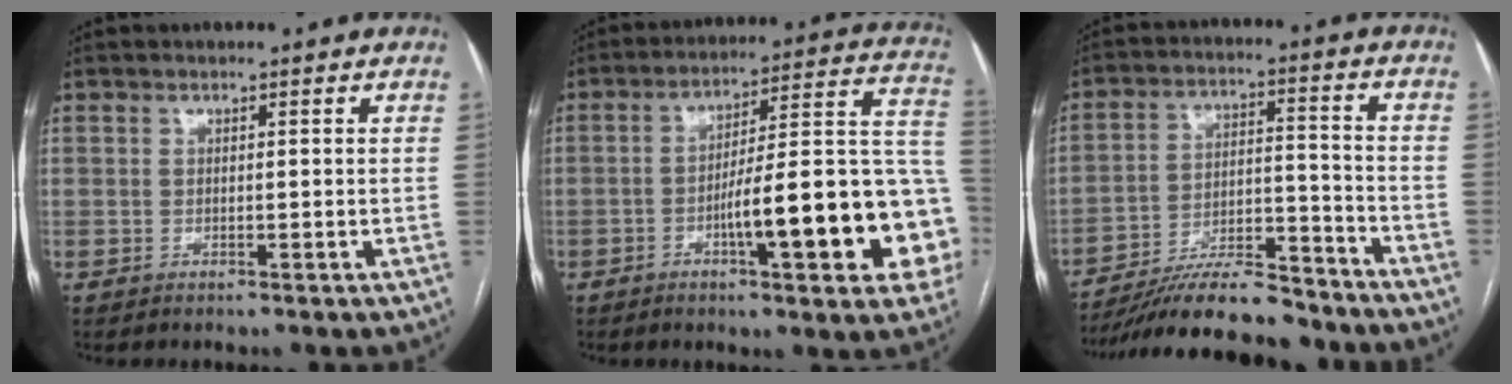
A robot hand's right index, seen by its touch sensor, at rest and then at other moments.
{"total": 20.9, "force": [-5.8, 3.1, 19.9], "torque": [-0.194, 0.031, -0.070]}
{"total": 16.7, "force": [-14.9, 2.6, 7.2], "torque": [-0.132, 0.009, -0.249]}